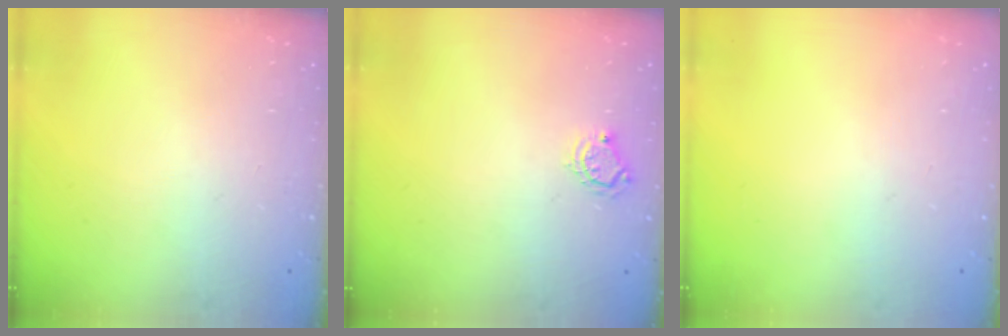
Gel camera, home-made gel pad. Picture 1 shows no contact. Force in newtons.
{"total": 5.1, "press": 5.1, "slide": 0.4}
{"total": 0.0}